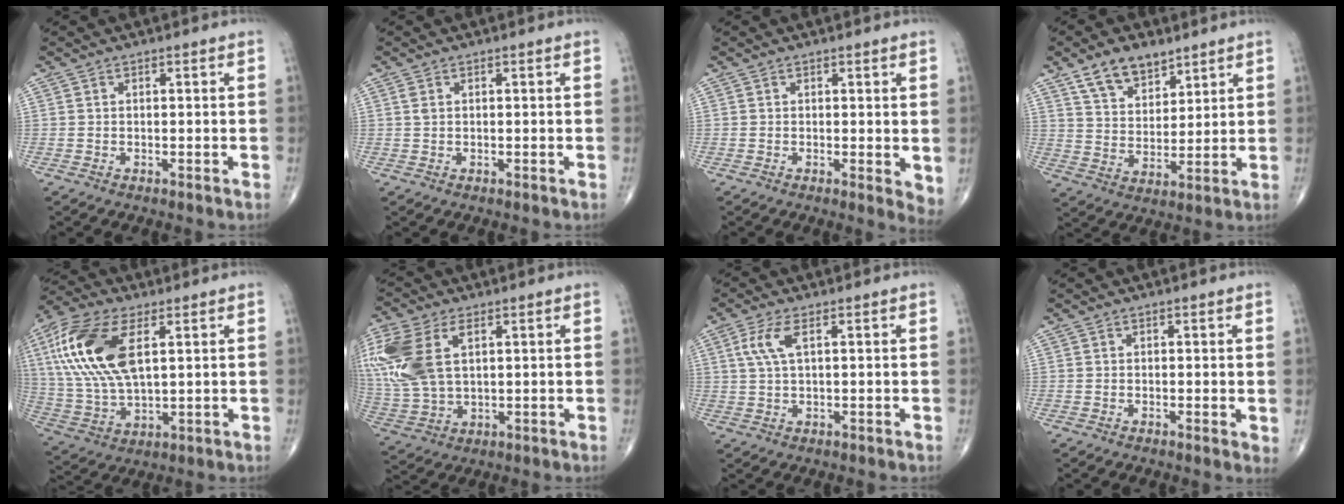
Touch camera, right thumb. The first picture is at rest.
{"total": 1.0, "force": [0.4, 0.6, 0.7], "torque": [-0.018, 0.006, 0.011]}
{"total": 3.4, "force": [0.4, 1.2, 3.2], "torque": [-0.039, -0.011, 0.003]}
{"total": 9.7, "force": [6.5, 5.3, 4.8], "torque": [-0.058, -0.038, 0.123]}
{"total": 19.0, "force": [5.6, 9.1, 15.7], "torque": [-0.337, -0.004, 0.107]}
{"total": 18.2, "force": [5.5, 10.7, 13.6], "torque": [-0.343, -0.002, 0.111]}
{"total": 4.7, "force": [1.6, 1.6, 4.2], "torque": [-0.106, 0.005, 0.035]}
{"total": 1.4, "force": [0.3, 0.4, 1.3], "torque": [-0.018, -0.006, 0.000]}